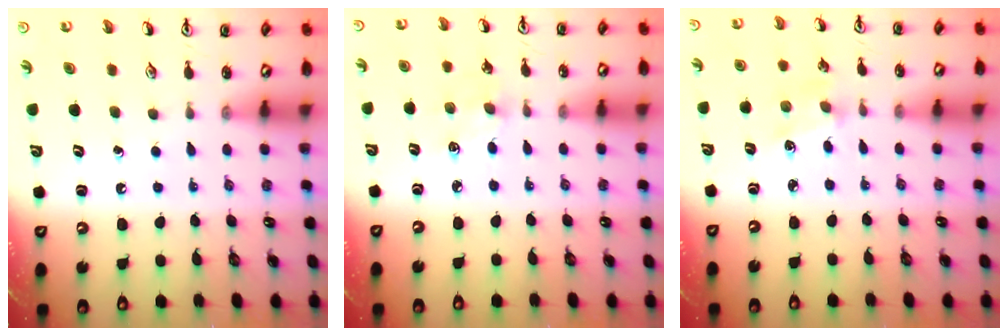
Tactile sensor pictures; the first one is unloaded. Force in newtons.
{"total": 4.4, "press": 4.4, "slide": 0.6}
{"total": 1.7, "press": 1.7, "slide": 0.3}